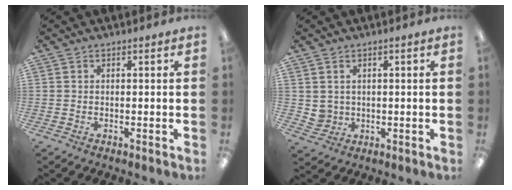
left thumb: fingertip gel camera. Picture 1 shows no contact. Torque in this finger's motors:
{"motor_torque": [-0.32, 0.06, -0.27, 0.05, 0.00]}